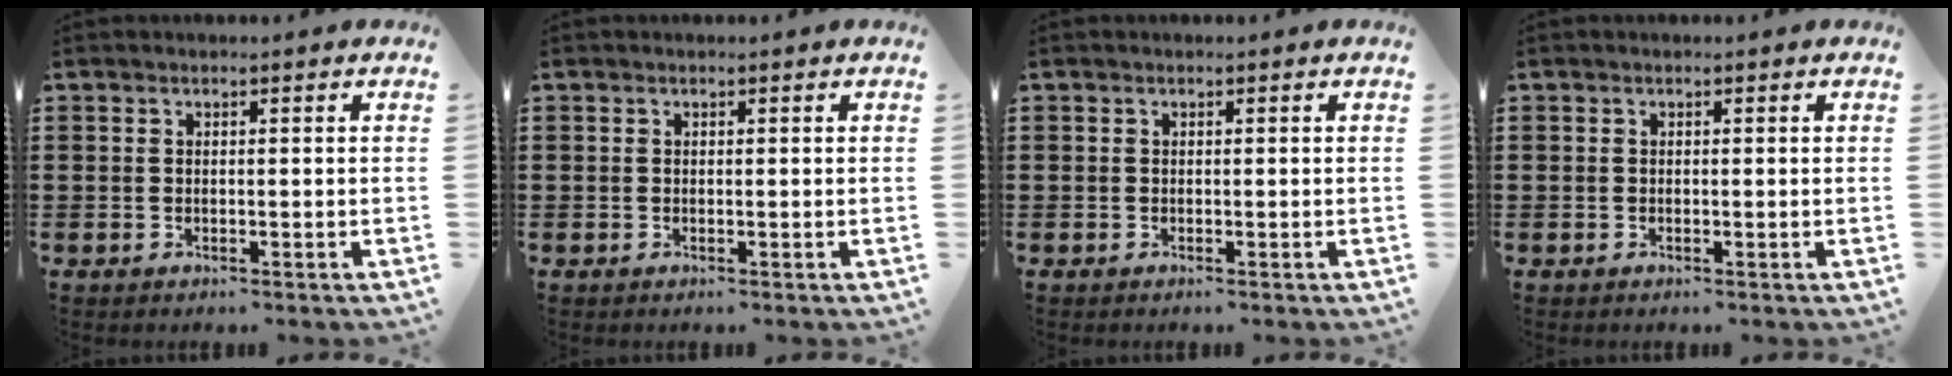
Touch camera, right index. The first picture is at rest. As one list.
[{"total": 0.0}, {"total": 0.0}, {"total": 0.0}]